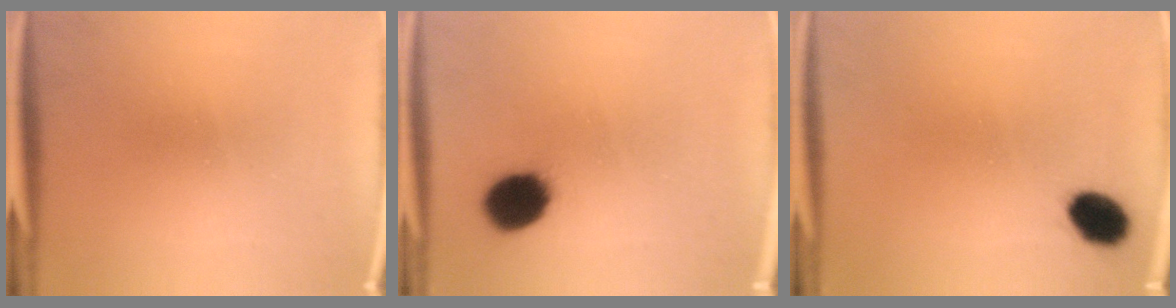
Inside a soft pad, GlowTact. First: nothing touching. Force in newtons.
{"total": 10.6}
{"total": 6.2}